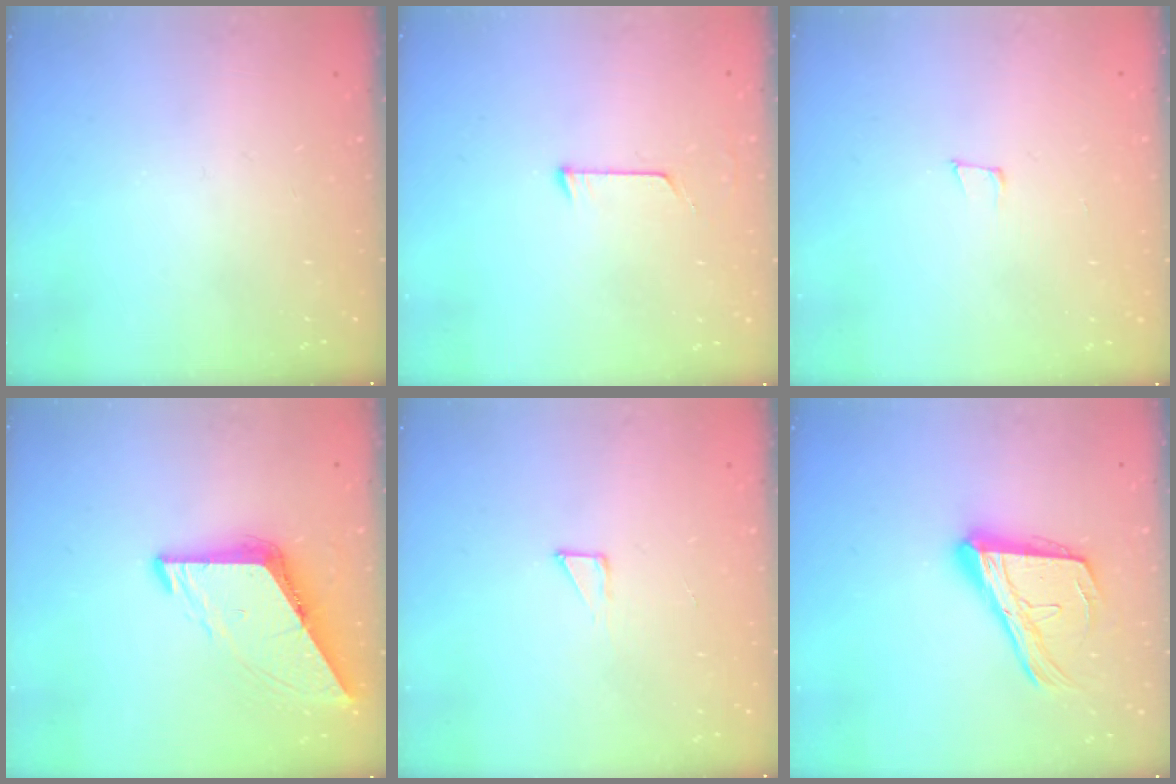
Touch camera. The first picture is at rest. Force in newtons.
{"total": 4.1, "press": 4.1, "slide": 0.3}
{"total": 5.0, "press": 4.2, "slide": 2.8}
{"total": 8.1, "press": 8.0, "slide": 1.1}
{"total": 3.0, "press": 3.0, "slide": 0.3}
{"total": 17.8, "press": 17.7, "slide": 1.9}